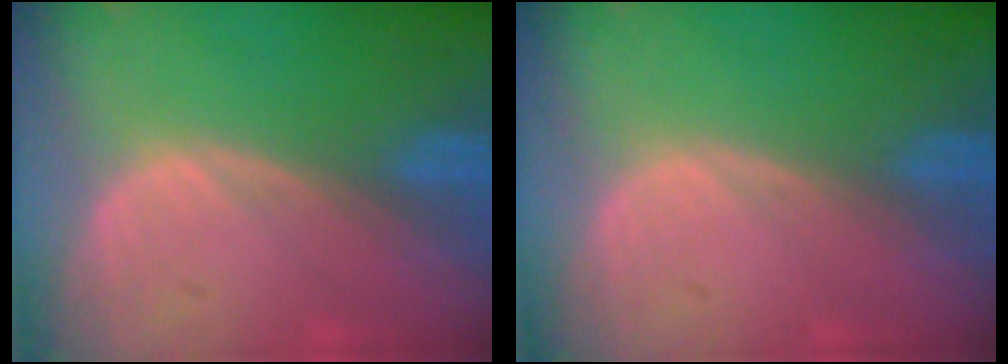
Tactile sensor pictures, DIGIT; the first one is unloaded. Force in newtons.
{"total": 0.0}